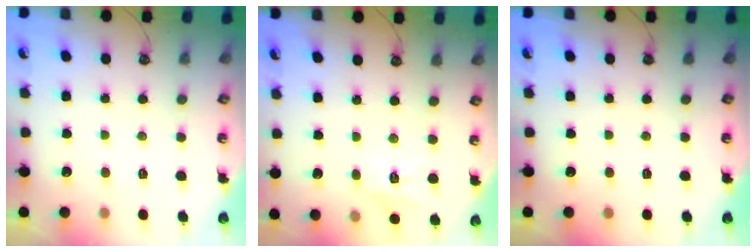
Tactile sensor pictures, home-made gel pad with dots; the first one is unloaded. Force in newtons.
{"total": 8.4, "press": 8.3, "slide": 0.9}
{"total": 0.0}